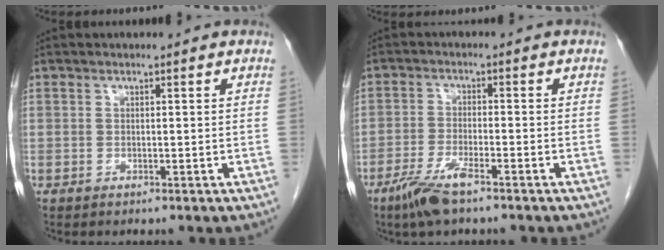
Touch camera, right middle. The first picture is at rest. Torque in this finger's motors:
{"motor_torque": [0.92, -1.04, 0.26, 0.11]}